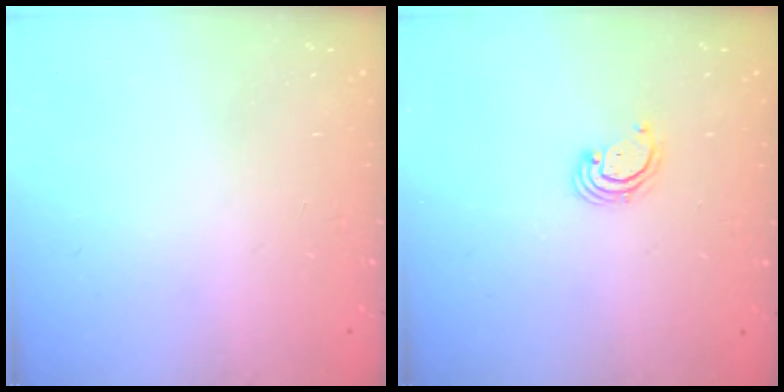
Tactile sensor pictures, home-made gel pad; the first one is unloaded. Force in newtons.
{"total": 2.6, "press": 2.6, "slide": 0.3}